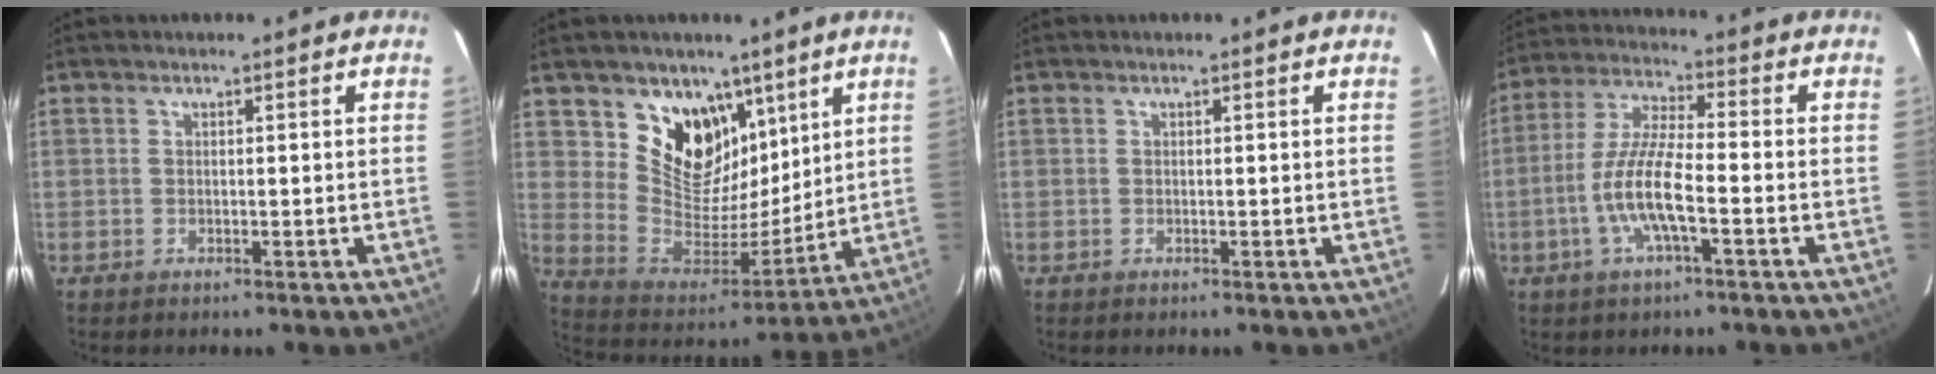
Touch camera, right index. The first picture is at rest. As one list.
[{"total": 15.6, "force": [9.0, 11.1, 6.2], "torque": [-0.129, -0.018, 0.174]}, {"total": 0.0}, {"total": 10.2, "force": [-3.5, 1.8, 9.5], "torque": [-0.200, -0.002, -0.067]}]